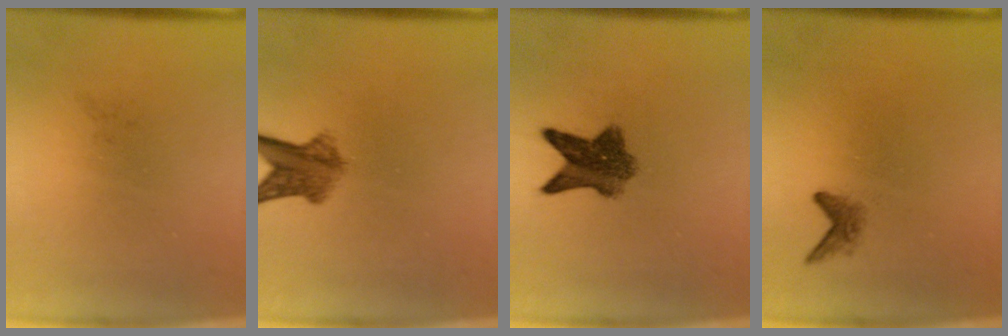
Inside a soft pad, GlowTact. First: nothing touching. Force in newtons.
{"total": 5.1}
{"total": 6.9}
{"total": 1.4}